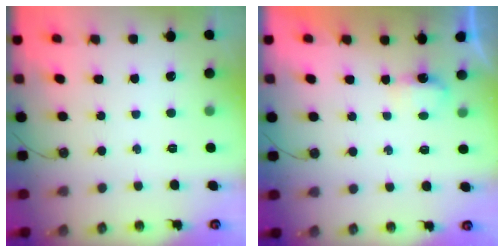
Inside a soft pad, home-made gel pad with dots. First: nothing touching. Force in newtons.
{"total": 11.7, "press": 4.2, "slide": 10.9}